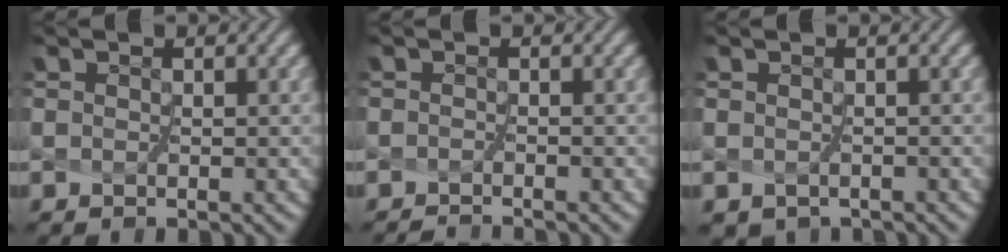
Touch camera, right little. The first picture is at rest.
{"total": 1.6, "force": [-1.4, -0.7, -0.3], "torque": [-0.004, -0.011, -0.025]}
{"total": 1.3, "force": [-0.8, 1.0, 0.3], "torque": [-0.016, -0.010, -0.012]}